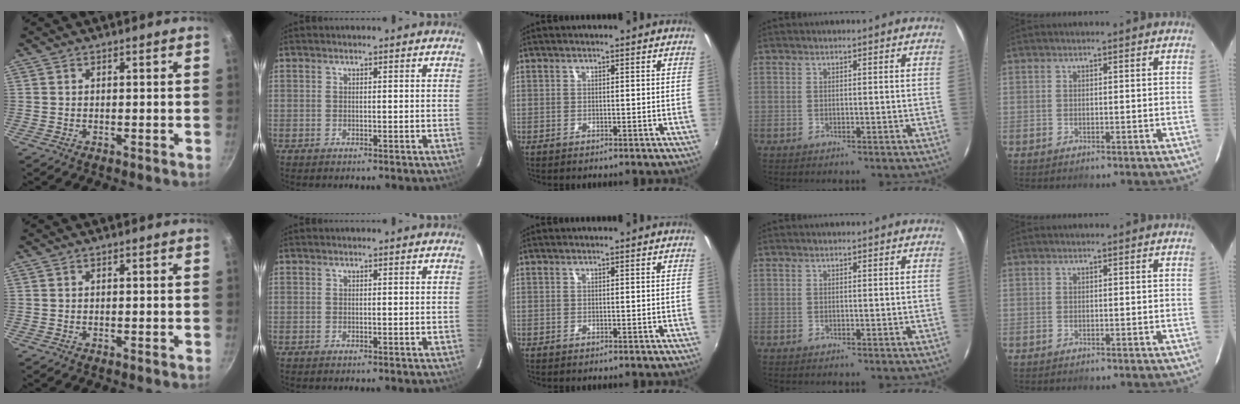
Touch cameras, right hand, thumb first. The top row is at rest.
{}